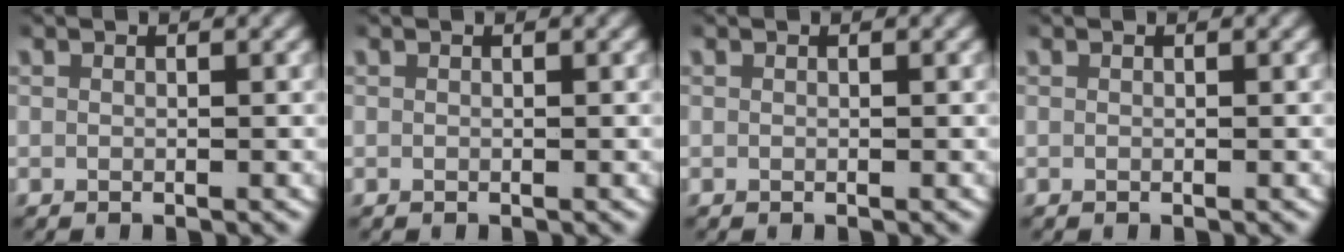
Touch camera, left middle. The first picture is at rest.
{"total": 0.0}
{"total": 0.0}
{"total": 0.0}